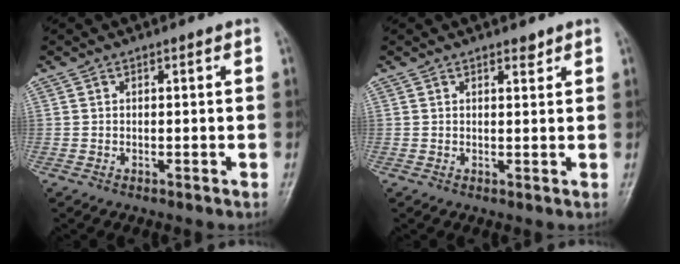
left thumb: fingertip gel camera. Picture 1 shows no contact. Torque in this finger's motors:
{"motor_torque": [-0.10, -0.09, -0.04, -0.09, 0.06]}